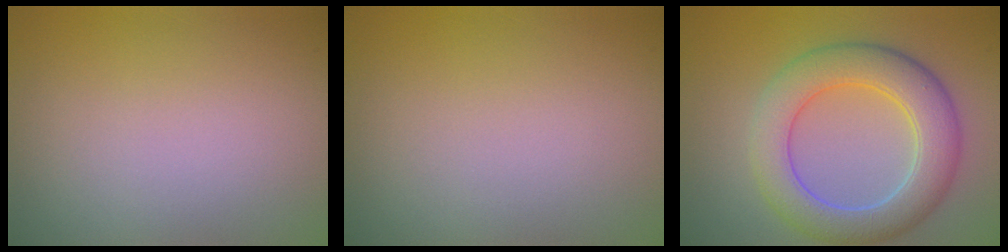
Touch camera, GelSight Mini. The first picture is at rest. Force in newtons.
{"total": 0.0}
{"total": 6.3, "press": 6.2, "slide": 0.5}